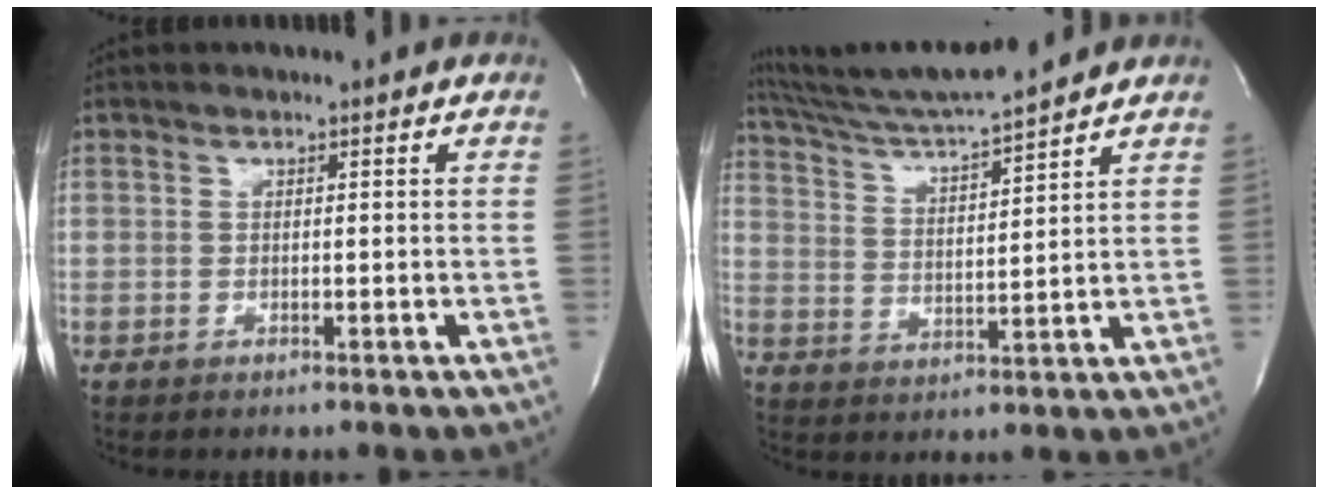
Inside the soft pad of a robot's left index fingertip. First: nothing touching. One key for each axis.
{"total": 12.2, "fx": 11.4, "fy": -1.0, "fz": 4.2, "tx": -0.087, "ty": 0.012, "tz": 0.203}